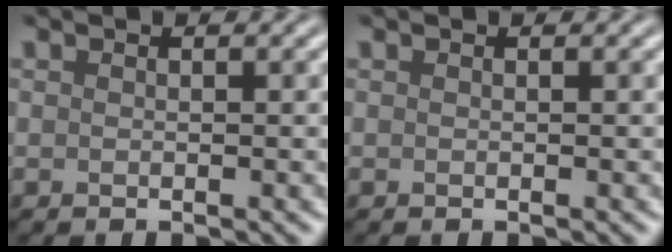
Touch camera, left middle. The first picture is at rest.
{"total": 0.0}